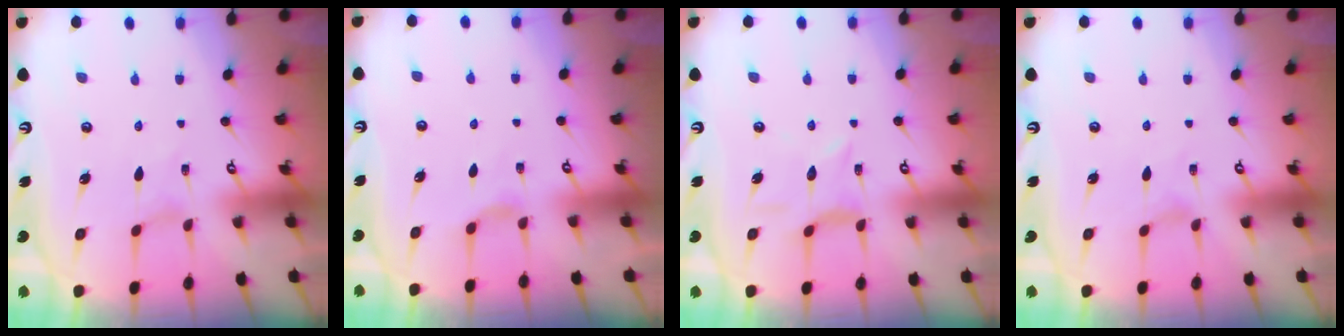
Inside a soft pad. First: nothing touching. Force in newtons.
{"total": 2.9, "press": 2.9, "slide": 0.5}
{"total": 2.4, "press": 2.4, "slide": 0.1}
{"total": 0.0}